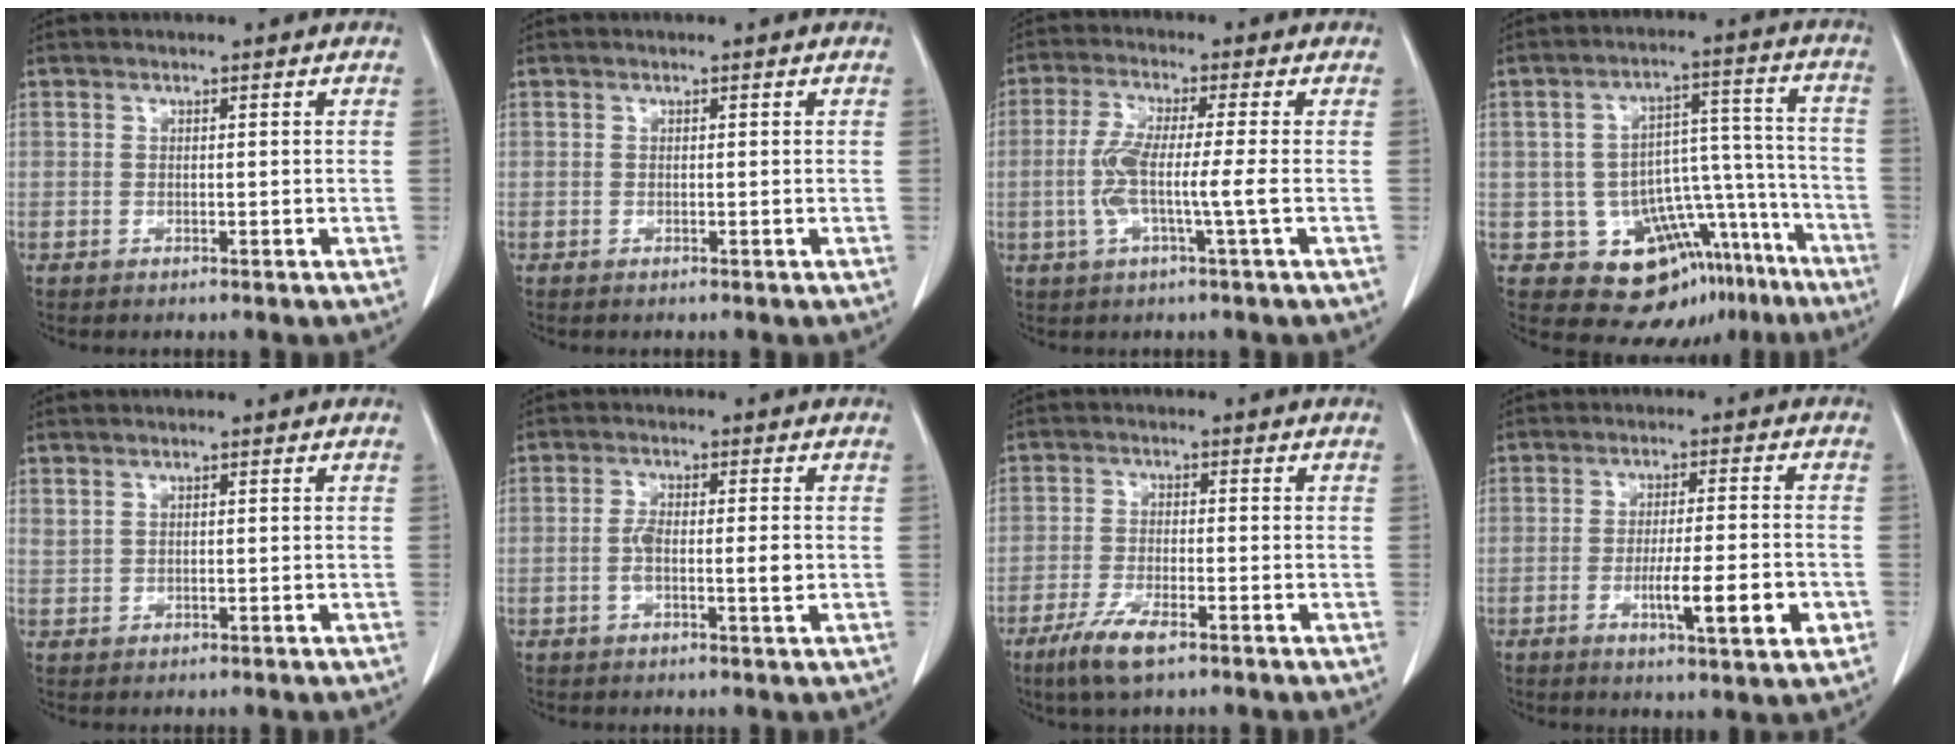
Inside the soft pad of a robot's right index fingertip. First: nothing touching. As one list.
[{"total": 0.0}, {"total": 6.8, "force": [-1.1, -0.2, 6.7], "torque": [-0.140, 0.000, -0.024]}, {"total": 15.2, "force": [-9.2, 9.8, 7.2], "torque": [-0.063, 0.082, -0.120]}, {"total": 1.0, "force": [0.8, 0.4, 0.4], "torque": [-0.010, 0.005, 0.020]}, {"total": 5.3, "force": [-0.6, 0.5, 5.2], "torque": [-0.103, 0.001, -0.014]}, {"total": 6.0, "force": [-3.8, 1.1, 4.5], "torque": [-0.097, -0.011, -0.068]}, {"total": 8.9, "force": [-2.8, 1.0, 8.4], "torque": [-0.128, -0.010, -0.041]}]